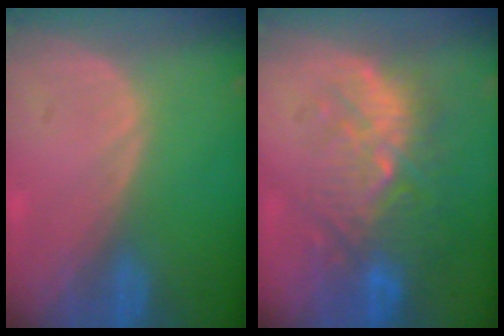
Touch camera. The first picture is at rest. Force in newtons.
{"total": 10.6, "press": 9.6, "slide": 4.5}